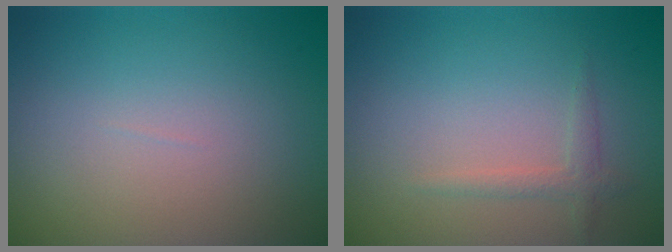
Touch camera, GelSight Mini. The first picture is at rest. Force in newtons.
{"total": 1.3, "press": 1.3, "slide": 0.1}